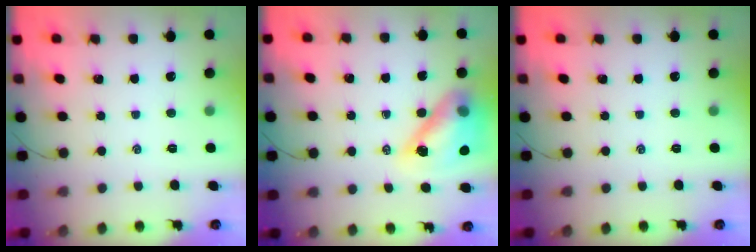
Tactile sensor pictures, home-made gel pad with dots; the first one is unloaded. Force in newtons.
{"total": 15.2, "press": 14.6, "slide": 4.1}
{"total": 0.0}